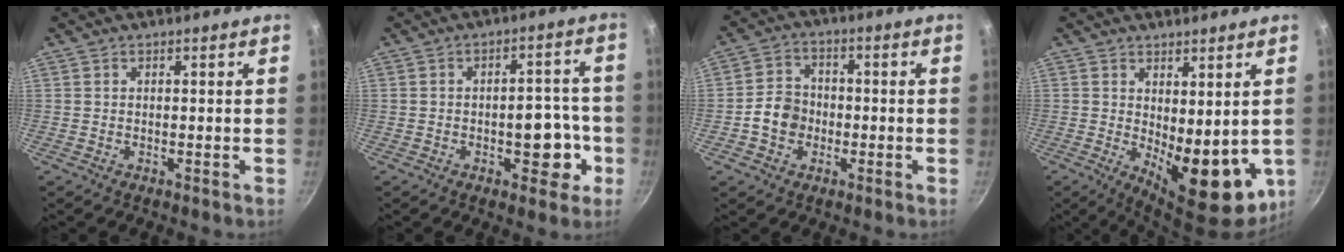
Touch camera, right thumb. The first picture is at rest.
{"total": 8.5, "force": [-2.7, 4.9, 6.4], "torque": [-0.041, 0.028, -0.033]}
{"total": 6.9, "force": [-1.7, 5.8, 3.3], "torque": [-0.033, 0.021, -0.040]}
{"total": 12.3, "force": [0.2, 5.9, 10.9], "torque": [-0.122, -0.026, 0.019]}